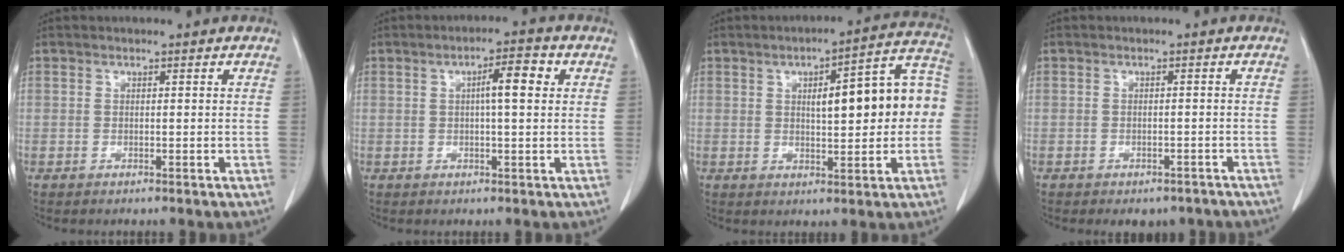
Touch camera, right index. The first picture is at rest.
{"total": 4.9, "force": [1.1, 0.7, 4.7], "torque": [-0.074, 0.010, 0.015]}
{"total": 13.9, "force": [1.0, 3.5, 13.4], "torque": [-0.174, 0.043, 0.017]}
{"total": 5.2, "force": [-4.3, 2.5, 1.4], "torque": [-0.005, 0.008, -0.047]}